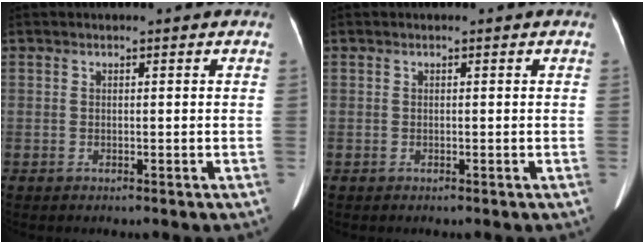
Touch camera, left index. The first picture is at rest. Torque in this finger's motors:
{"motor_torque": [0.00, 0.01, 0.00, 0.00]}